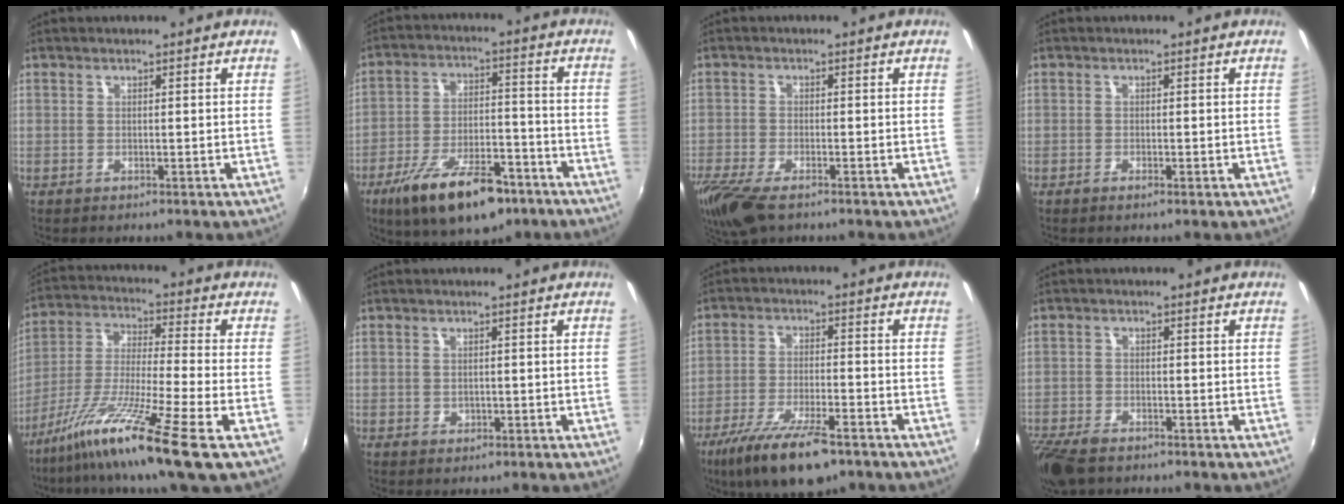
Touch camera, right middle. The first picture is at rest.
{"total": 17.2, "force": [-11.0, 6.6, 11.5], "torque": [-0.215, -0.017, -0.172]}
{"total": 8.8, "force": [-6.3, 2.8, 5.5], "torque": [-0.135, -0.037, -0.122]}
{"total": 1.0, "force": [-0.7, 0.2, 0.7], "torque": [-0.011, -0.001, -0.012]}
{"total": 15.7, "force": [-9.6, -0.7, 12.4], "torque": [-0.247, -0.030, -0.180]}
{"total": 0.9, "force": [-0.2, 0.8, 0.3], "torque": [-0.001, -0.001, -0.003]}
{"total": 14.0, "force": [-9.5, 4.2, 9.4], "torque": [-0.196, -0.030, -0.164]}
{"total": 8.0, "force": [-6.2, 2.9, 4.1], "torque": [-0.114, -0.034, -0.120]}